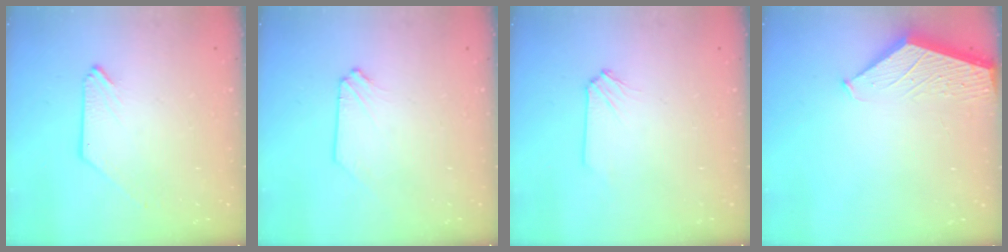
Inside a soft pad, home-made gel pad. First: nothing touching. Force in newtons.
{"total": 0.0}
{"total": 0.0}
{"total": 1.9, "press": 1.9, "slide": 0.2}